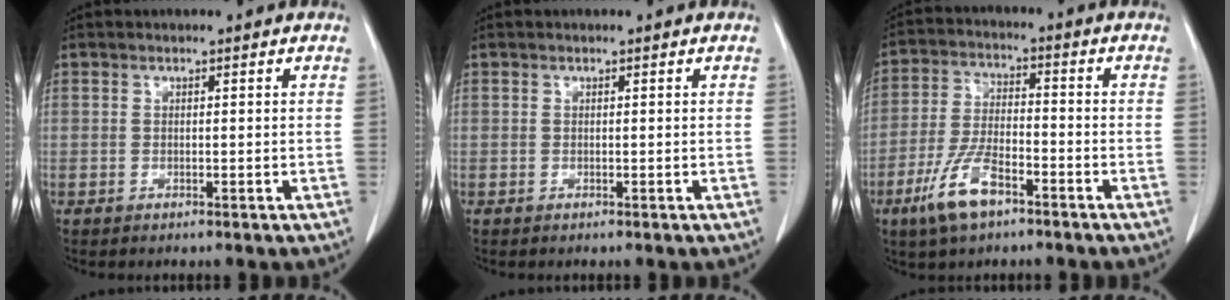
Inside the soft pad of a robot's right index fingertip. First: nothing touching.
{"total": 0.0}
{"total": 9.0, "force": [-5.3, 3.2, 6.6], "torque": [-0.144, -0.003, -0.100]}